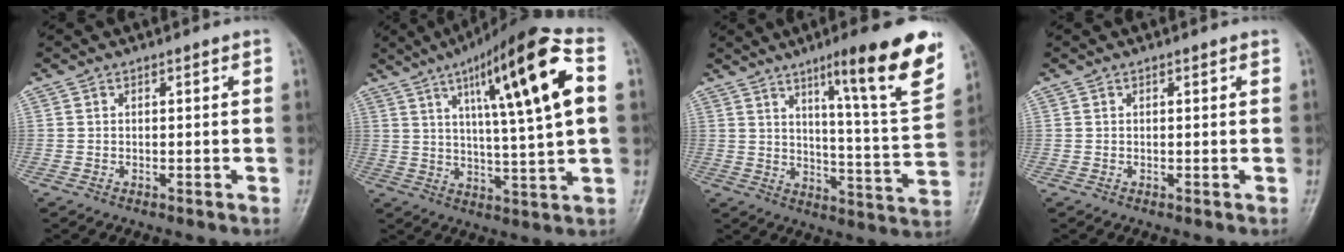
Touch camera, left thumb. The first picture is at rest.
{"total": 20.9, "force": [6.8, 3.5, 19.5], "torque": [-0.295, 0.007, 0.101]}
{"total": 18.7, "force": [10.8, 1.9, 15.2], "torque": [-0.188, -0.057, 0.158]}
{"total": 0.0}